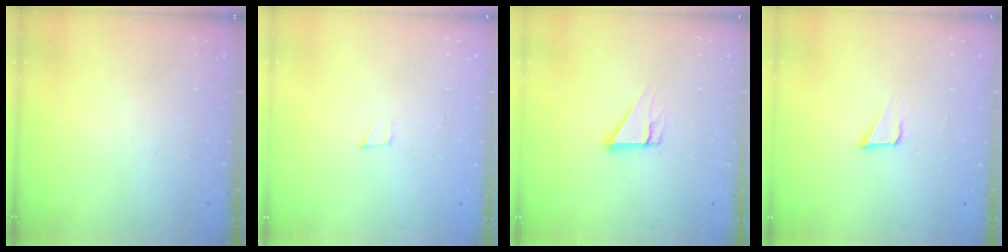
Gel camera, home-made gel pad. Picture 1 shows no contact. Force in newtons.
{"total": 3.2, "press": 3.2, "slide": 0.3}
{"total": 4.3, "press": 4.3, "slide": 0.4}
{"total": 2.1, "press": 2.1, "slide": 0.1}